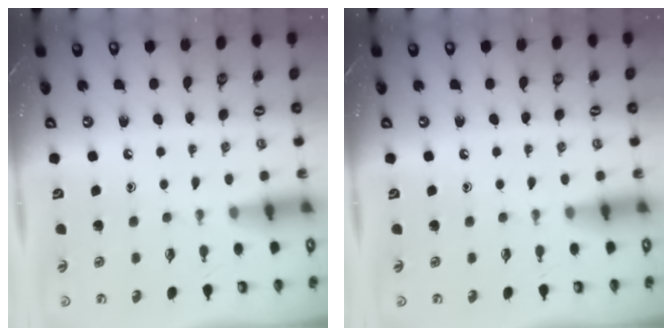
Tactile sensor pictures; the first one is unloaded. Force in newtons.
{"total": 0.0}